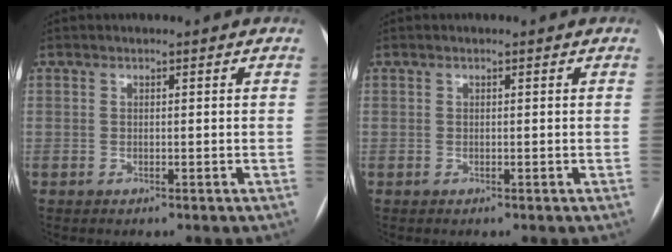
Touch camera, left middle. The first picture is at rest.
{"total": 0.0}